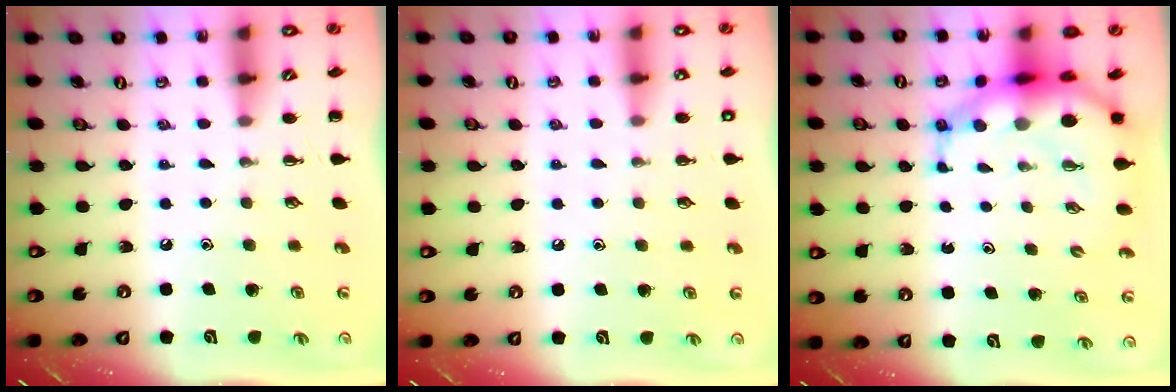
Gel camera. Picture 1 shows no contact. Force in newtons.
{"total": 1.9, "press": 1.9, "slide": 0.2}
{"total": 8.5, "press": 8.2, "slide": 2.1}